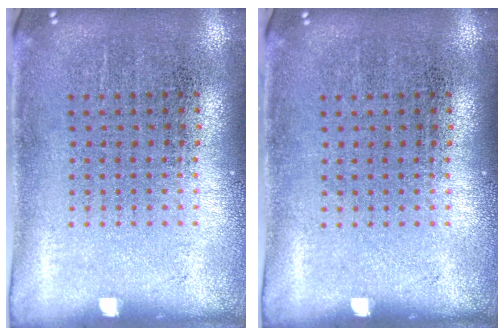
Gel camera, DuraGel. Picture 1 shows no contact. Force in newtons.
{"total": 0.0}